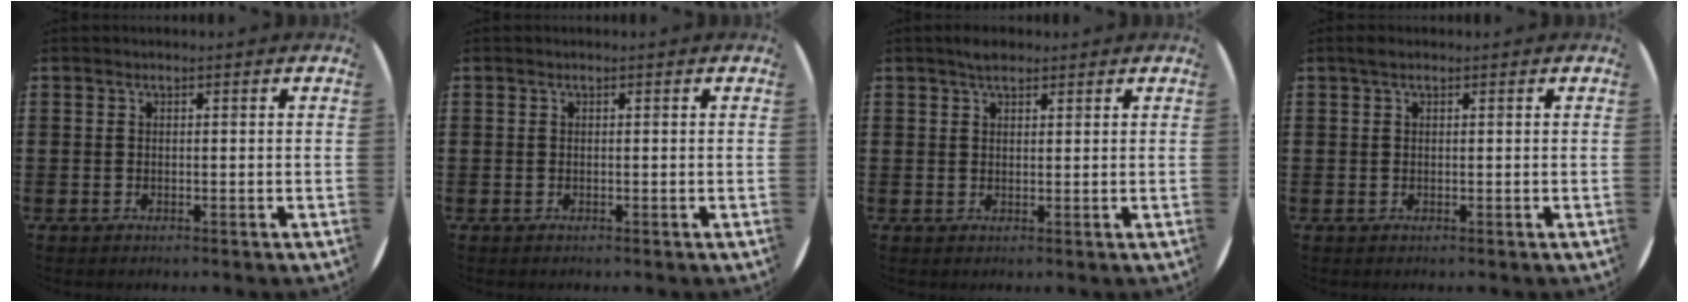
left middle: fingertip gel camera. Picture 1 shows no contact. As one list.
[{"total": 0.0}, {"total": 2.1, "force": [1.7, 0.8, 0.8], "torque": [-0.009, 0.003, 0.030]}, {"total": 1.0, "force": [0.7, 0.6, 0.4], "torque": [-0.001, 0.003, 0.010]}]